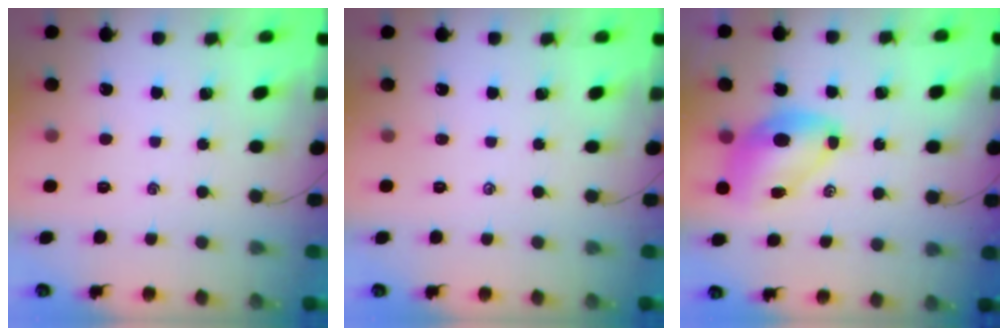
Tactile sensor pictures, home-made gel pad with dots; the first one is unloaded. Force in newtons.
{"total": 0.0}
{"total": 8.3, "press": 8.0, "slide": 2.1}